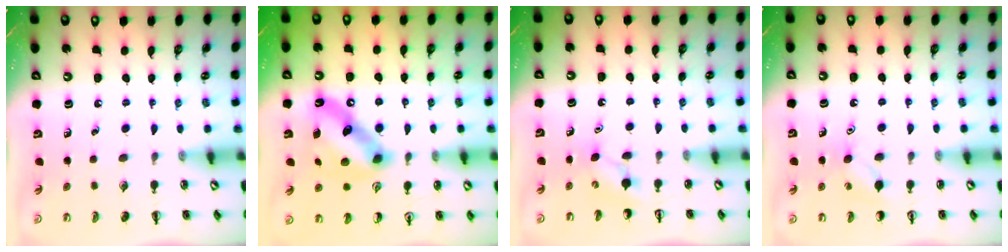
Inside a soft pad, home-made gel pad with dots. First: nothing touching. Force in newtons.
{"total": 11.0, "press": 11.0, "slide": 0.0}
{"total": 3.7, "press": 3.6, "slide": 1.2}
{"total": 5.8, "press": 5.6, "slide": 1.7}